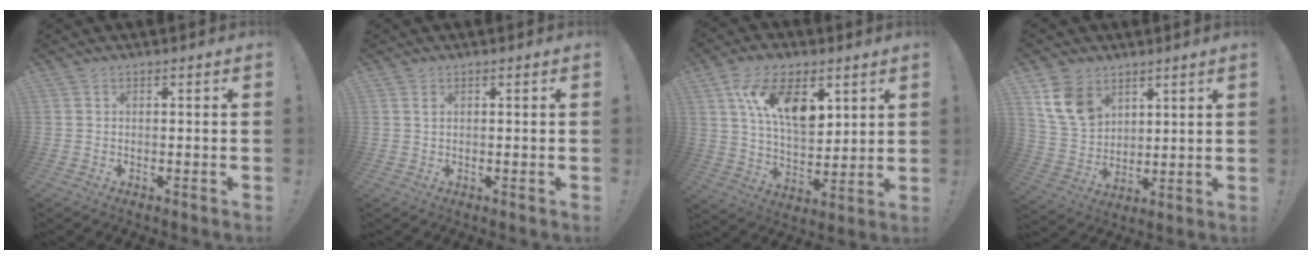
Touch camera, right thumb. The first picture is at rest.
{"total": 1.0, "force": [0.5, 0.5, 0.7], "torque": [-0.006, -0.003, 0.007]}
{"total": 15.7, "force": [7.4, 8.7, 10.8], "torque": [-0.177, -0.020, 0.137]}
{"total": 12.6, "force": [6.9, 8.9, 5.6], "torque": [-0.102, -0.028, 0.143]}